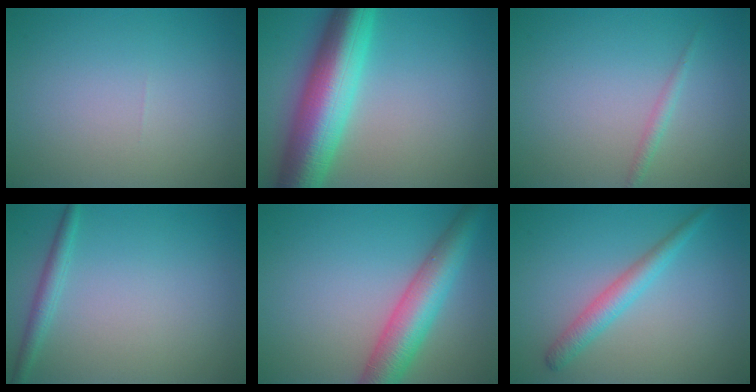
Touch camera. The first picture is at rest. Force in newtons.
{"total": 10.5, "press": 10.5, "slide": 0.2}
{"total": 1.0, "press": 1.0, "slide": 0.1}
{"total": 1.6, "press": 1.6, "slide": 0.0}
{"total": 6.4, "press": 6.4, "slide": 0.2}
{"total": 2.6, "press": 2.6, "slide": 0.1}